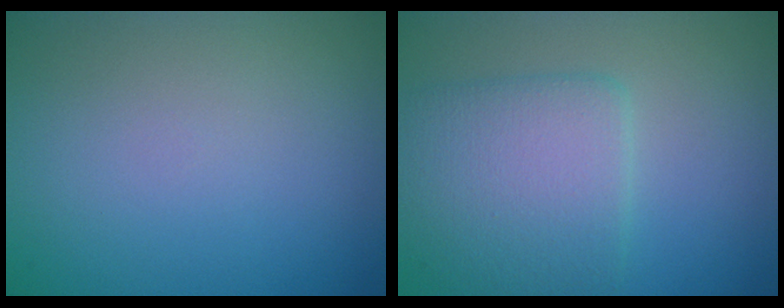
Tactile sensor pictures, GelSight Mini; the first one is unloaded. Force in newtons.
{"total": 5.2, "press": 5.2, "slide": 0.5}